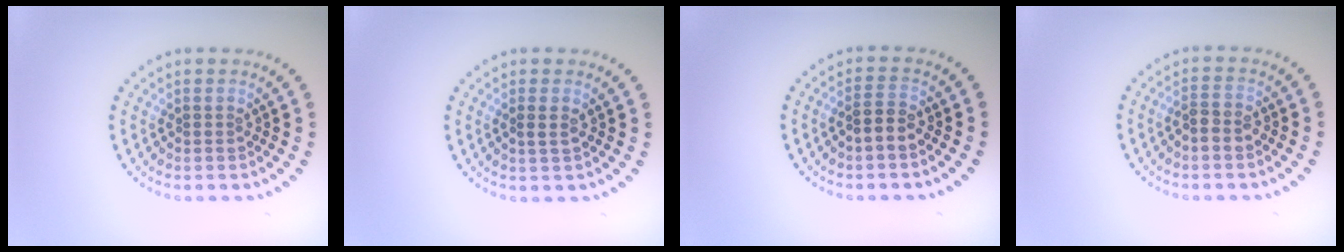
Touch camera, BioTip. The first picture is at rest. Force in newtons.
{"total": 0.6, "press": 0.5, "slide": 0.3}
{"total": 1.8, "press": 1.7, "slide": 0.7}
{"total": 1.6, "press": 1.5, "slide": 0.5}